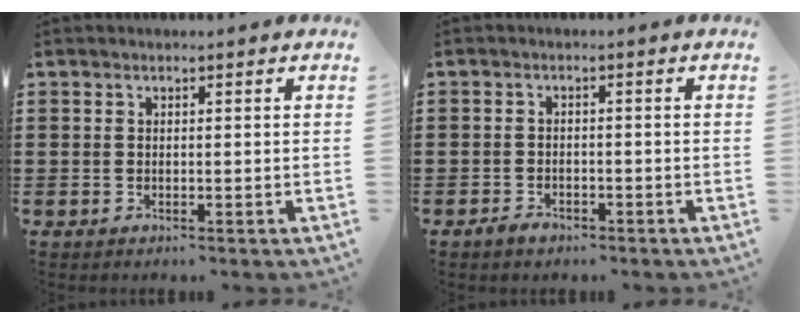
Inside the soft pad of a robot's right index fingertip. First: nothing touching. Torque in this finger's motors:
{"motor_torque": [-0.32, 1.14, -0.09, -0.08]}